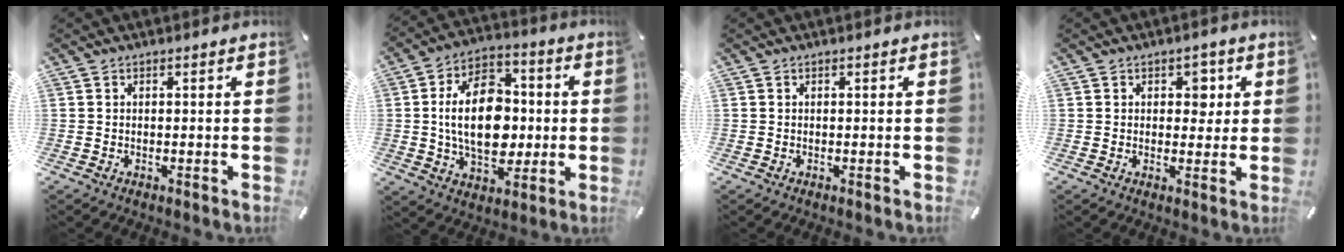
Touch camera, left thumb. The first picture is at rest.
{"total": 17.6, "force": [-0.3, 11.7, 13.1], "torque": [-0.248, 0.007, -0.008]}
{"total": 0.0}
{"total": 4.3, "force": [1.2, 3.1, 2.7], "torque": [-0.018, -0.007, 0.008]}